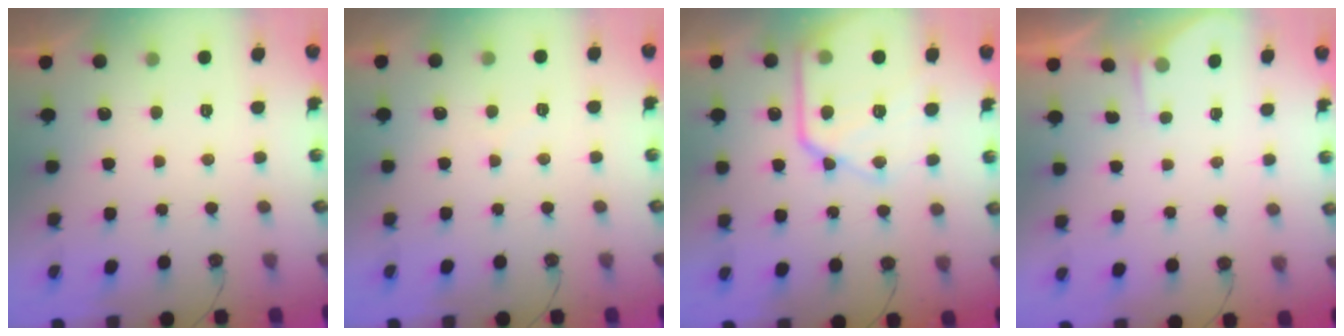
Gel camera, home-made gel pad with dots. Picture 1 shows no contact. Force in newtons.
{"total": 4.5, "press": 4.4, "slide": 0.6}
{"total": 16.6, "press": 16.6, "slide": 0.8}
{"total": 1.4, "press": 1.3, "slide": 0.2}